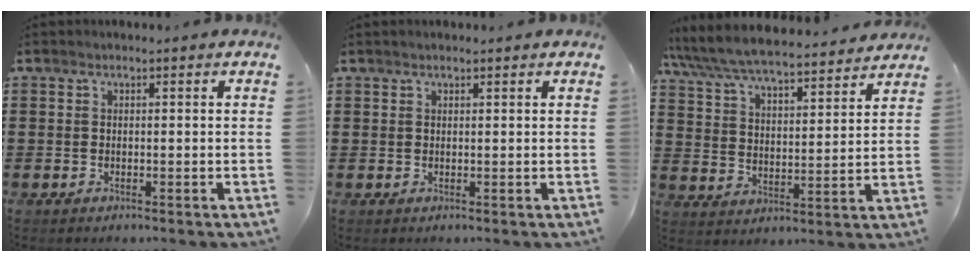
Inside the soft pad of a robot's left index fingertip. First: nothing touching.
{"total": 0.7, "force": [0.6, 0.1, 0.5], "torque": [-0.010, 0.001, 0.011]}
{"total": 6.6, "force": [6.3, 0.5, 1.7], "torque": [-0.061, -0.042, 0.107]}